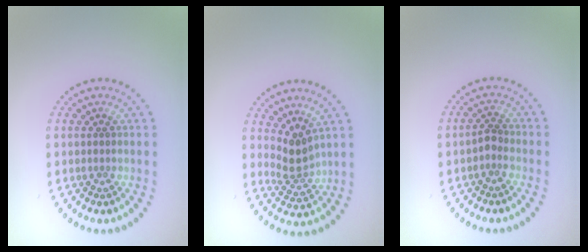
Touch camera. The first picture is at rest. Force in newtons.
{"total": 2.6, "press": 1.8, "slide": 1.9}
{"total": 1.2, "press": 1.0, "slide": 0.8}